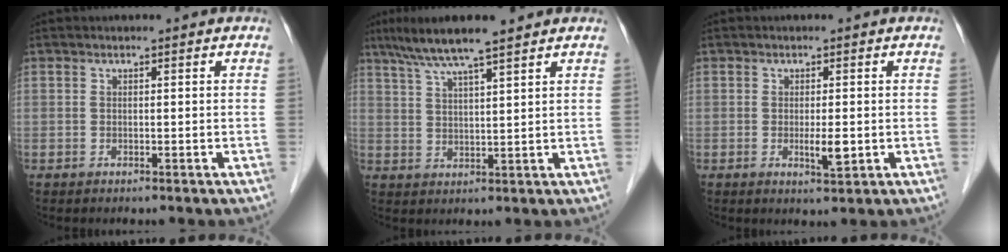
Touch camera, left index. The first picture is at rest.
{"total": 8.2, "force": [6.4, 0.0, 5.1], "torque": [-0.090, 0.025, 0.112]}
{"total": 2.5, "force": [-0.3, 0.5, 2.4], "torque": [-0.043, -0.005, -0.003]}